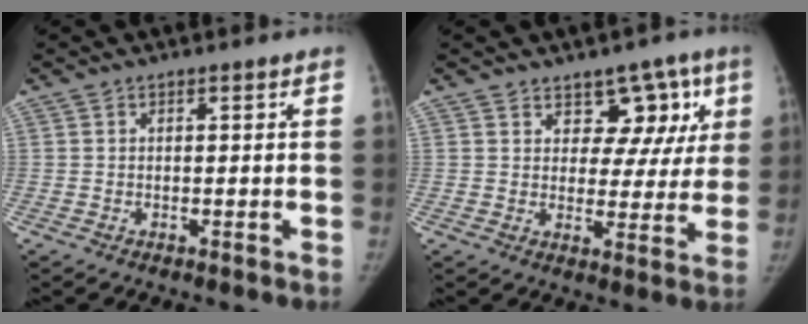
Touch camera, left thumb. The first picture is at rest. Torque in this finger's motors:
{"motor_torque": [-0.08, 0.23, -0.09, -0.05, -0.02]}